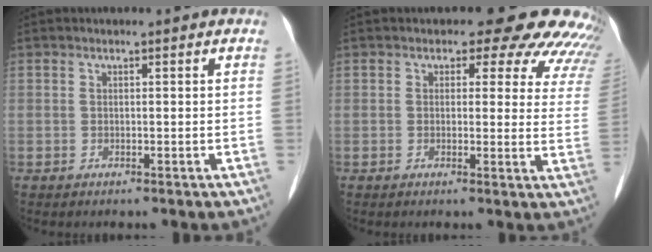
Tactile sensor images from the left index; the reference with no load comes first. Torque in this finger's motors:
{"motor_torque": [1.07, -1.07, 0.22, 0.03]}